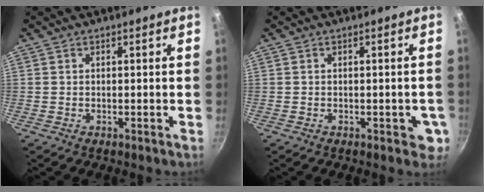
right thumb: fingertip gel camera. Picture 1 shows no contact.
{"total": 3.4, "force": [-1.0, 2.0, 2.6], "torque": [-0.013, 0.004, -0.011]}